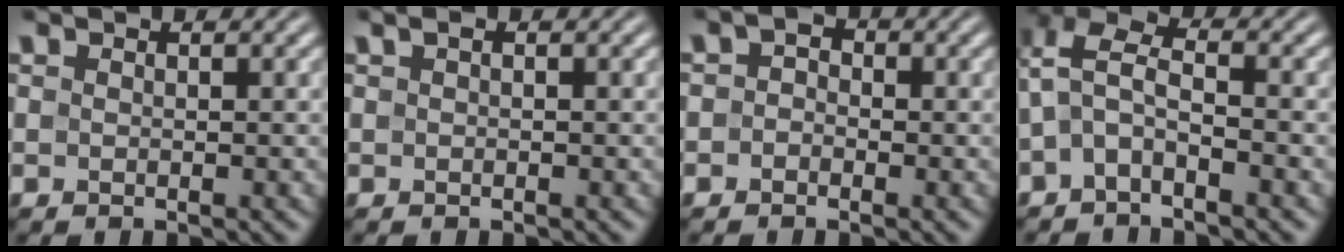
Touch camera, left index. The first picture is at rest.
{"total": 0.5, "force": [0.2, 0.2, 0.4], "torque": [-0.010, 0.004, 0.004]}
{"total": 1.4, "force": [-0.4, 1.2, 0.8], "torque": [-0.012, 0.003, -0.014]}
{"total": 3.8, "force": [-0.9, 1.7, 3.2], "torque": [-0.072, 0.015, -0.031]}